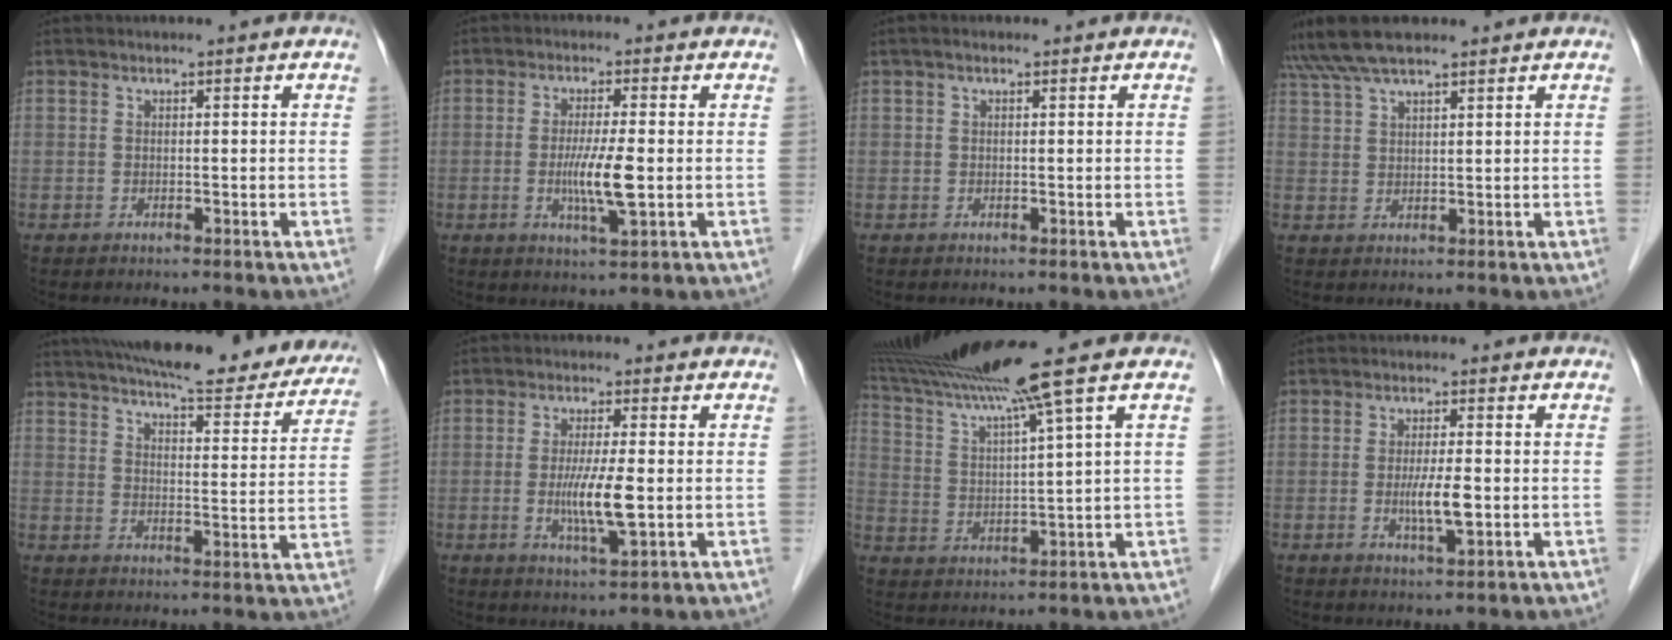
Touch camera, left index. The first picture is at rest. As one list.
[{"total": 6.0, "force": [-0.9, 0.1, 5.9], "torque": [-0.114, -0.017, -0.017]}, {"total": 1.3, "force": [0.7, 0.4, 1.0], "torque": [-0.022, 0.017, 0.011]}, {"total": 7.1, "force": [5.9, 1.1, 3.8], "torque": [-0.073, 0.036, 0.110]}, {"total": 25.5, "force": [22.0, 5.2, 11.8], "torque": [-0.177, -0.018, 0.271]}, {"total": 6.2, "force": [-0.7, 0.2, 6.2], "torque": [-0.120, -0.019, -0.015]}, {"total": 13.7, "force": [10.6, -2.9, 8.2], "torque": [-0.144, -0.003, 0.179]}, {"total": 4.2, "force": [-0.7, 0.4, 4.2], "torque": [-0.079, -0.011, -0.012]}]